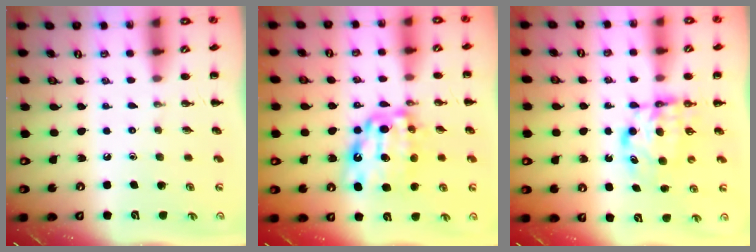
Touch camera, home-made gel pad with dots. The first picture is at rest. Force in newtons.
{"total": 15.5, "press": 15.4, "slide": 1.7}
{"total": 5.7, "press": 5.6, "slide": 1.4}